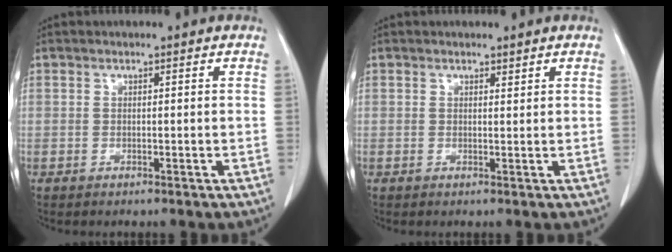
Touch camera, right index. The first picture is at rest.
{"total": 0.6, "force": [0.6, 0.1, 0.2], "torque": [-0.006, -0.006, 0.008]}